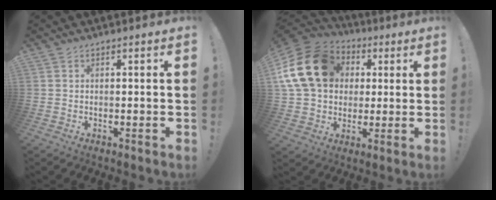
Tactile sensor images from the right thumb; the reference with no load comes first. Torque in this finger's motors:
{"motor_torque": [2.54, 2.43, 1.51, -0.09, 0.31]}